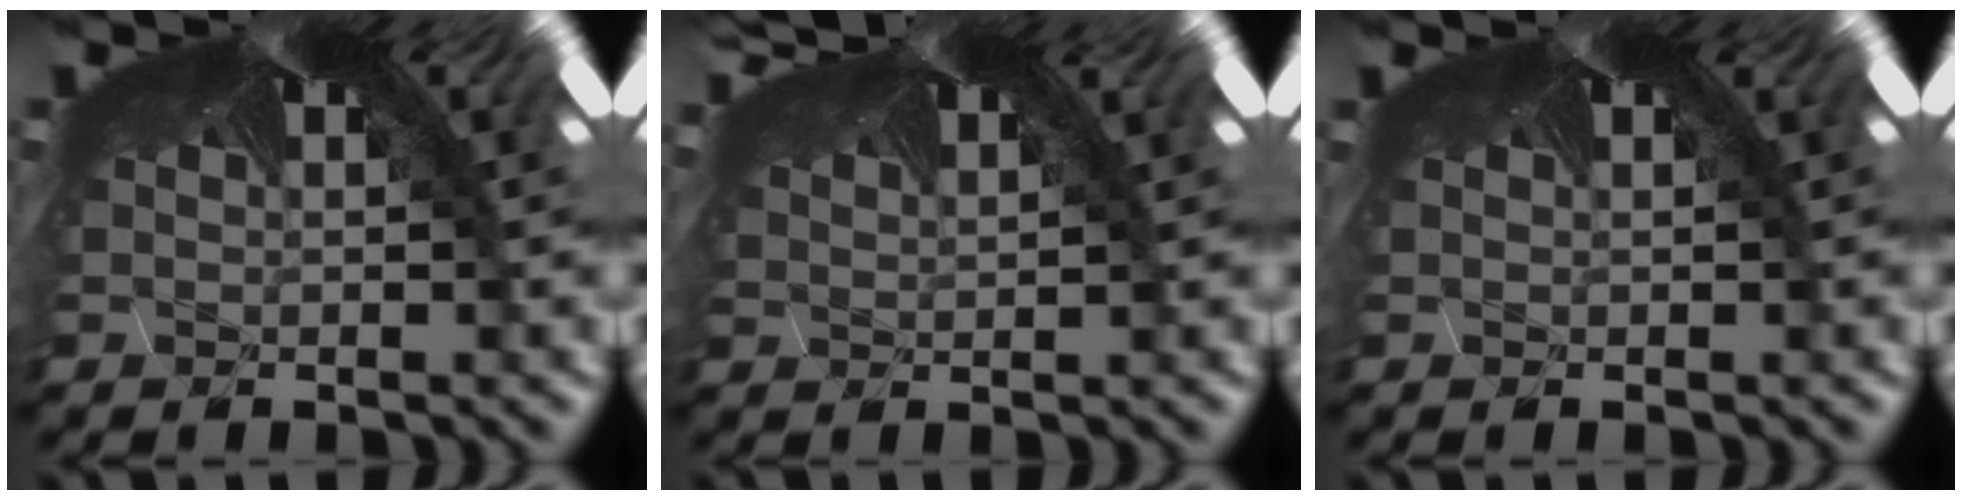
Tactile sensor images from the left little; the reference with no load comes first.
{"total": 1.3, "force": [0.7, 0.4, 1.0], "torque": [-0.043, 0.001, 0.021]}
{"total": 0.7, "force": [-0.3, -0.2, -0.6], "torque": [0.008, -0.004, 0.000]}